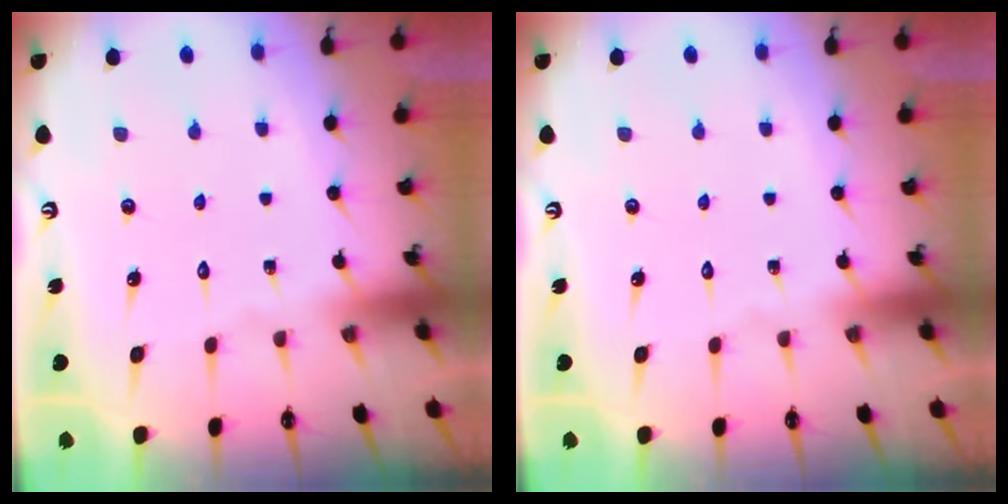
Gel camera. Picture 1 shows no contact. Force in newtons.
{"total": 0.0}